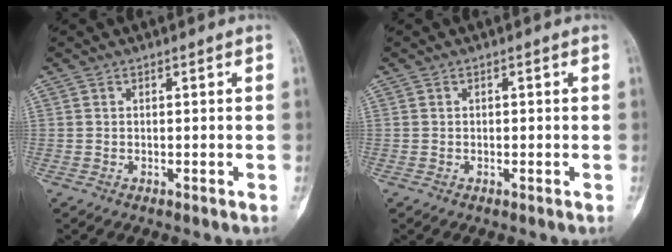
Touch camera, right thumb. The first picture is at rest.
{"total": 0.0}